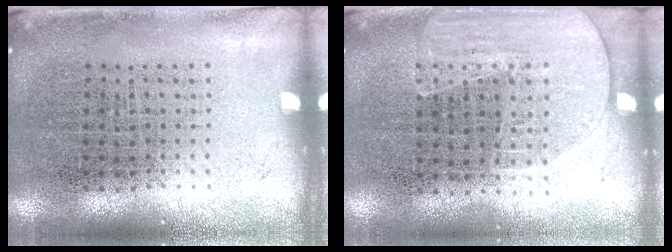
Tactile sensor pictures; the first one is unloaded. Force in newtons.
{"total": 1.8, "press": 1.5, "slide": 0.9}